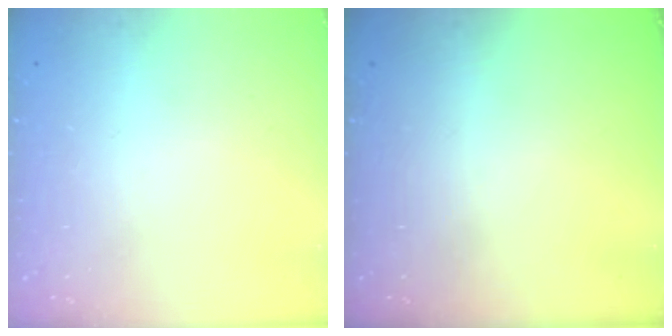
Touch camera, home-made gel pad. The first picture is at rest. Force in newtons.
{"total": 0.0}